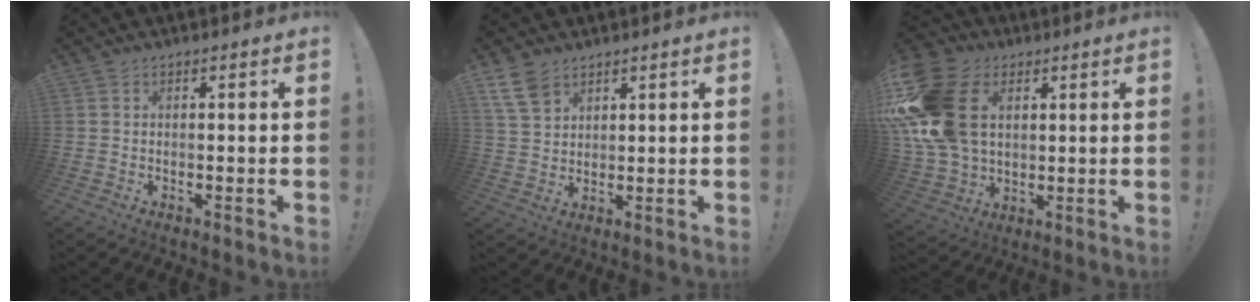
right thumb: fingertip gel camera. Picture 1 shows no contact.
{"total": 7.6, "force": [5.1, 4.4, 3.6], "torque": [-0.060, -0.021, 0.100]}
{"total": 22.9, "force": [5.4, 16.4, 15.1], "torque": [-0.299, -0.015, 0.107]}